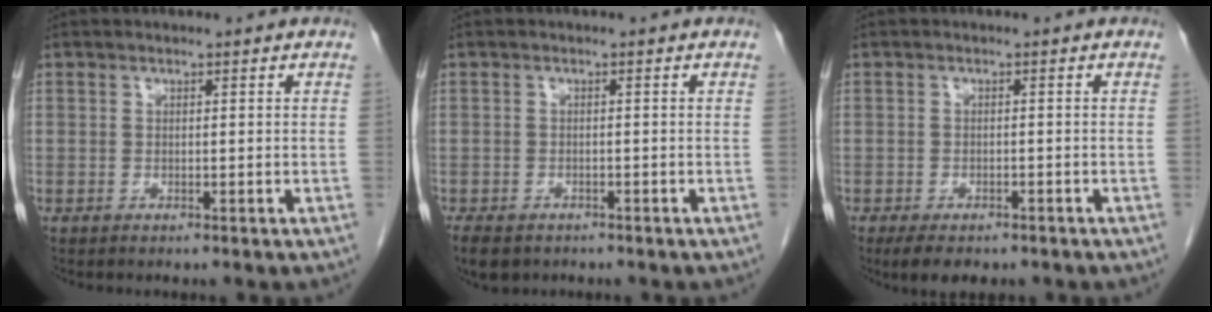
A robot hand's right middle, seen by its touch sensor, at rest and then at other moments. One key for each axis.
{"total": 8.0, "fx": -5.3, "fy": 5.0, "fz": 3.5, "tx": -0.080, "ty": -0.012, "tz": -0.074}
{"total": 4.9, "fx": -3.6, "fy": 2.2, "fz": 2.6, "tx": -0.036, "ty": -0.007, "tz": -0.049}